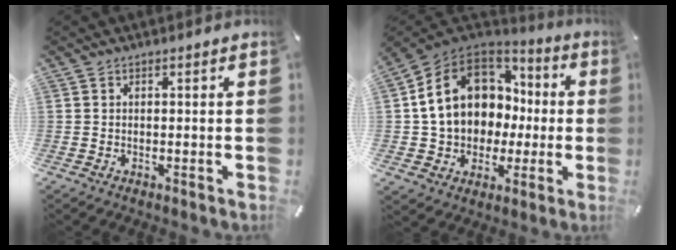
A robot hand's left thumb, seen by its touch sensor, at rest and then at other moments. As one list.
[{"total": 14.5, "force": [1.9, 12.6, 6.9], "torque": [-0.152, -0.007, 0.044]}]